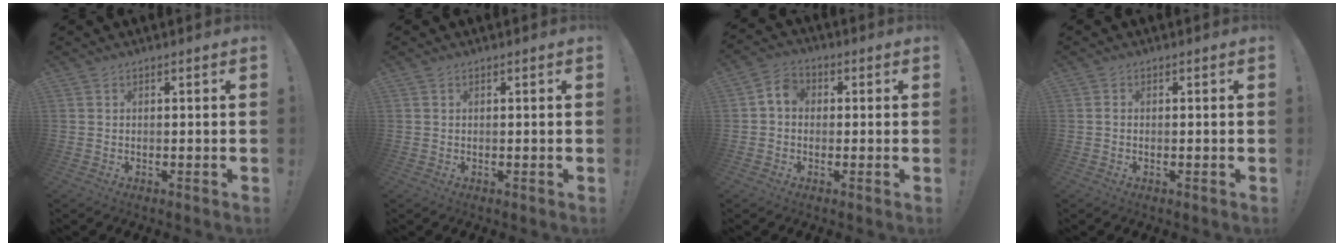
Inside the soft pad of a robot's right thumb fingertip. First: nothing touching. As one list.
[{"total": 0.0}, {"total": 5.2, "force": [0.0, 4.1, 3.2], "torque": [-0.055, 0.017, 0.002]}, {"total": 0.6, "force": [-0.4, 0.2, 0.3], "torque": [-0.014, 0.005, -0.006]}]